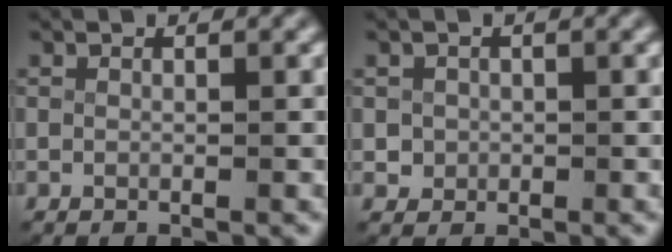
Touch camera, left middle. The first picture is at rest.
{"total": 2.1, "force": [-0.1, 2.0, 0.7], "torque": [-0.025, -0.011, 0.005]}